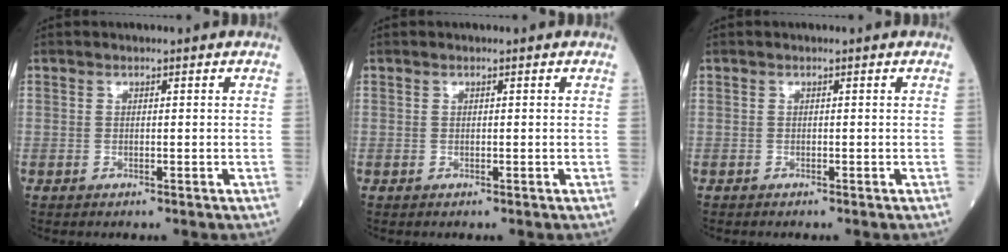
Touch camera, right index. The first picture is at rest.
{"total": 0.0}
{"total": 0.0}